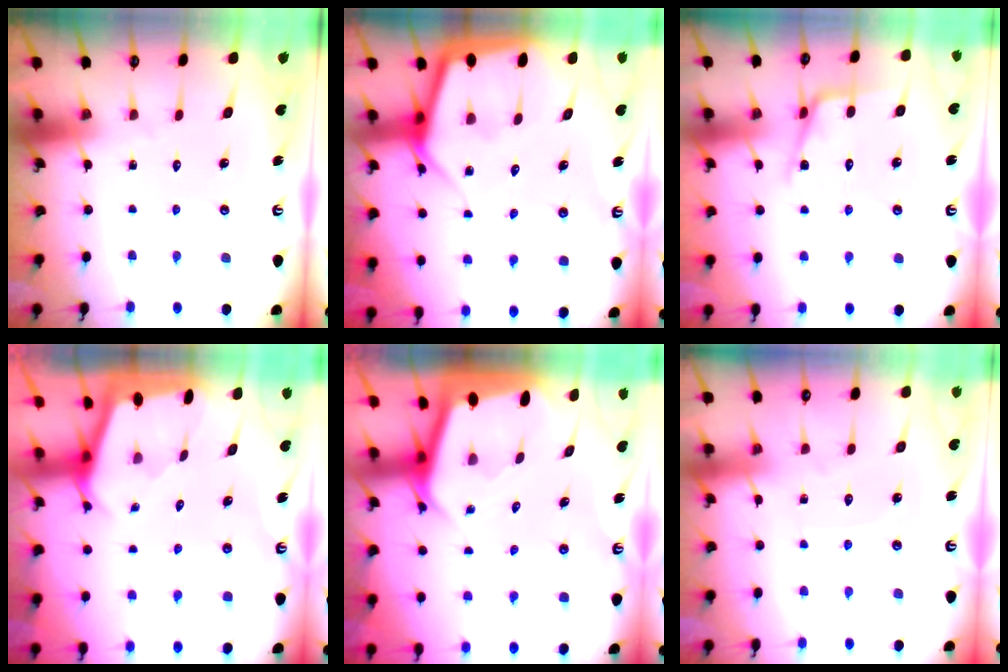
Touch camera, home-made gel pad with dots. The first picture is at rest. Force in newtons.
{"total": 7.8, "press": 7.7, "slide": 0.7}
{"total": 3.7, "press": 3.6, "slide": 0.5}
{"total": 1.6, "press": 1.6, "slide": 0.2}
{"total": 4.0, "press": 4.0, "slide": 0.3}
{"total": 4.4, "press": 4.3, "slide": 0.4}